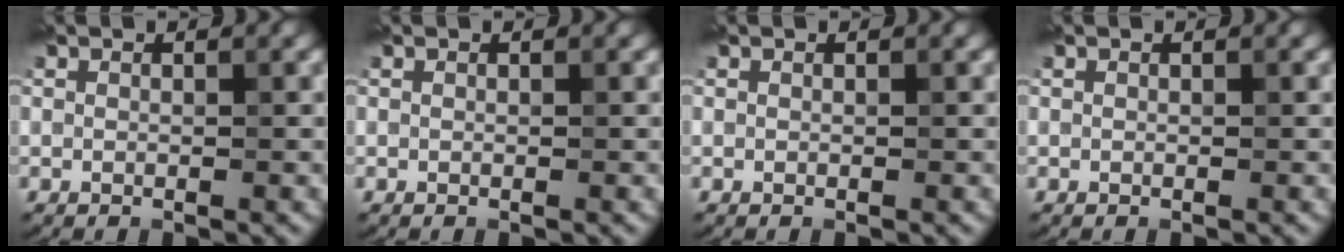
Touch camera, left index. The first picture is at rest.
{"total": 0.0}
{"total": 0.0}
{"total": 0.0}